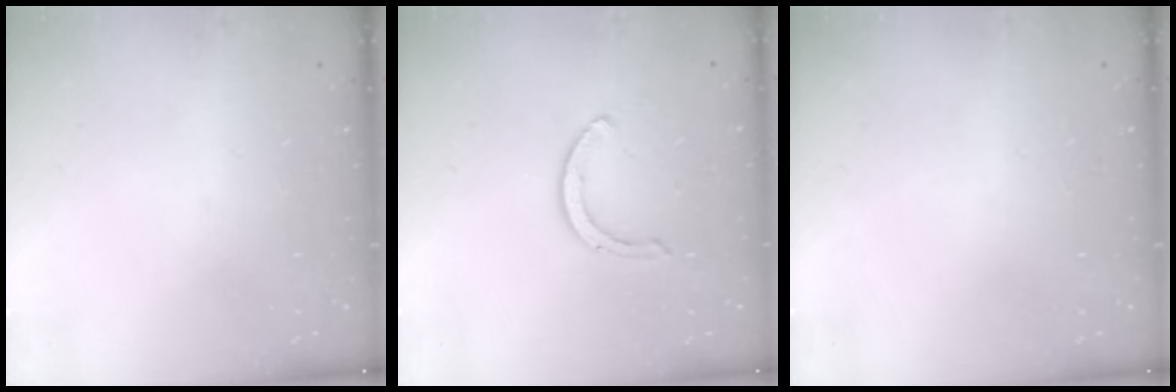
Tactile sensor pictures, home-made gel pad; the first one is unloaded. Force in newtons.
{"total": 3.1, "press": 3.0, "slide": 0.3}
{"total": 2.6, "press": 2.6, "slide": 0.2}